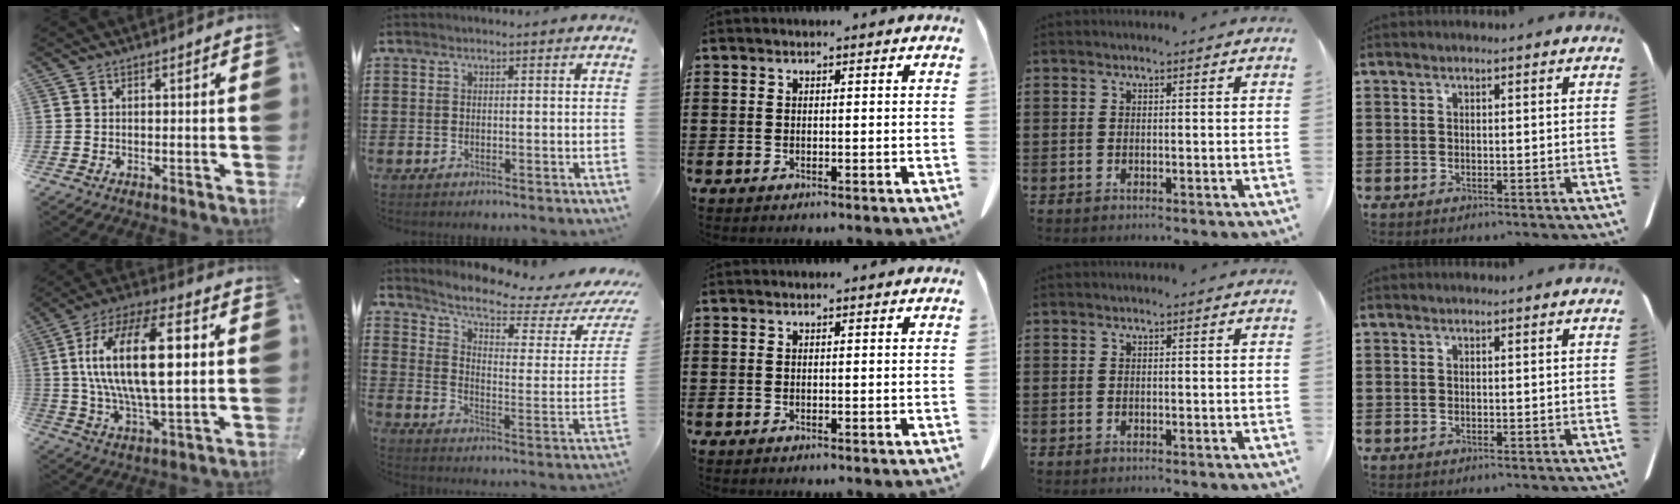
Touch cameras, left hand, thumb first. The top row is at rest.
{"thumb": {"total": 22.0, "force": [3.2, 8.8, 19.9], "torque": [-0.391, -0.002, 0.040]}, "index": {"total": 6.3, "force": [5.3, 1.2, 3.3], "torque": [-0.074, -0.046, 0.085]}}